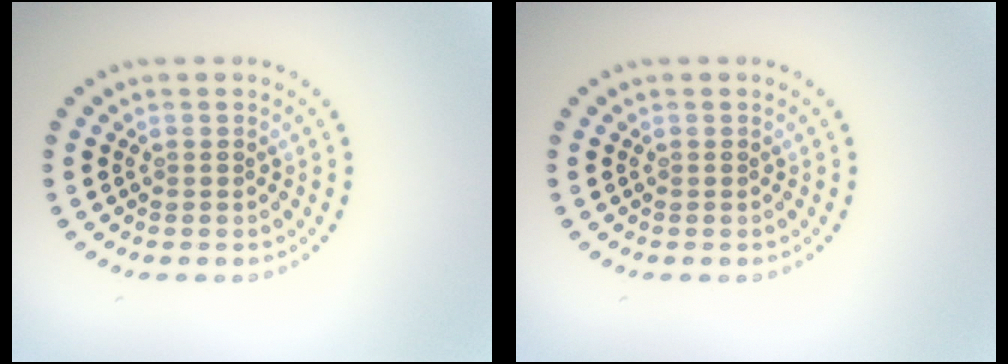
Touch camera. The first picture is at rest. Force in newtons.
{"total": 0.0}